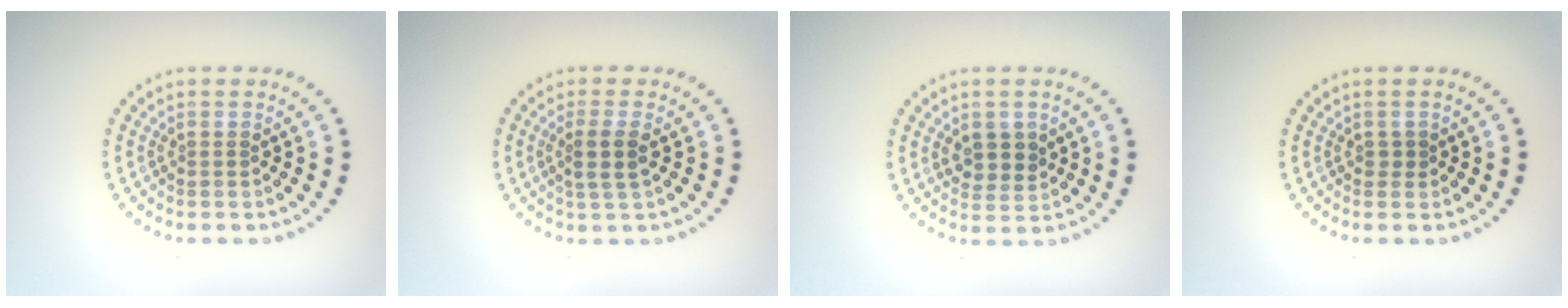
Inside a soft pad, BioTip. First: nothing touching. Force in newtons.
{"total": 2.2, "press": 1.9, "slide": 1.1}
{"total": 2.4, "press": 2.3, "slide": 0.9}
{"total": 0.7, "press": 0.6, "slide": 0.2}